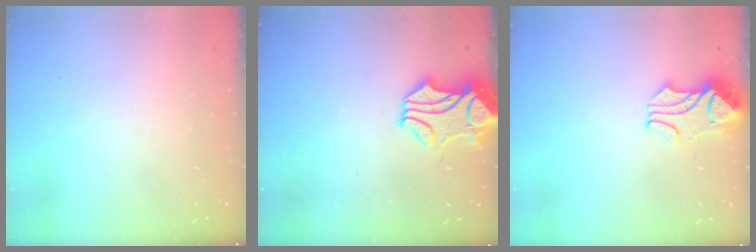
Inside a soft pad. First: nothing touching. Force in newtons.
{"total": 2.2, "press": 1.8, "slide": 1.1}
{"total": 2.2, "press": 2.0, "slide": 0.9}